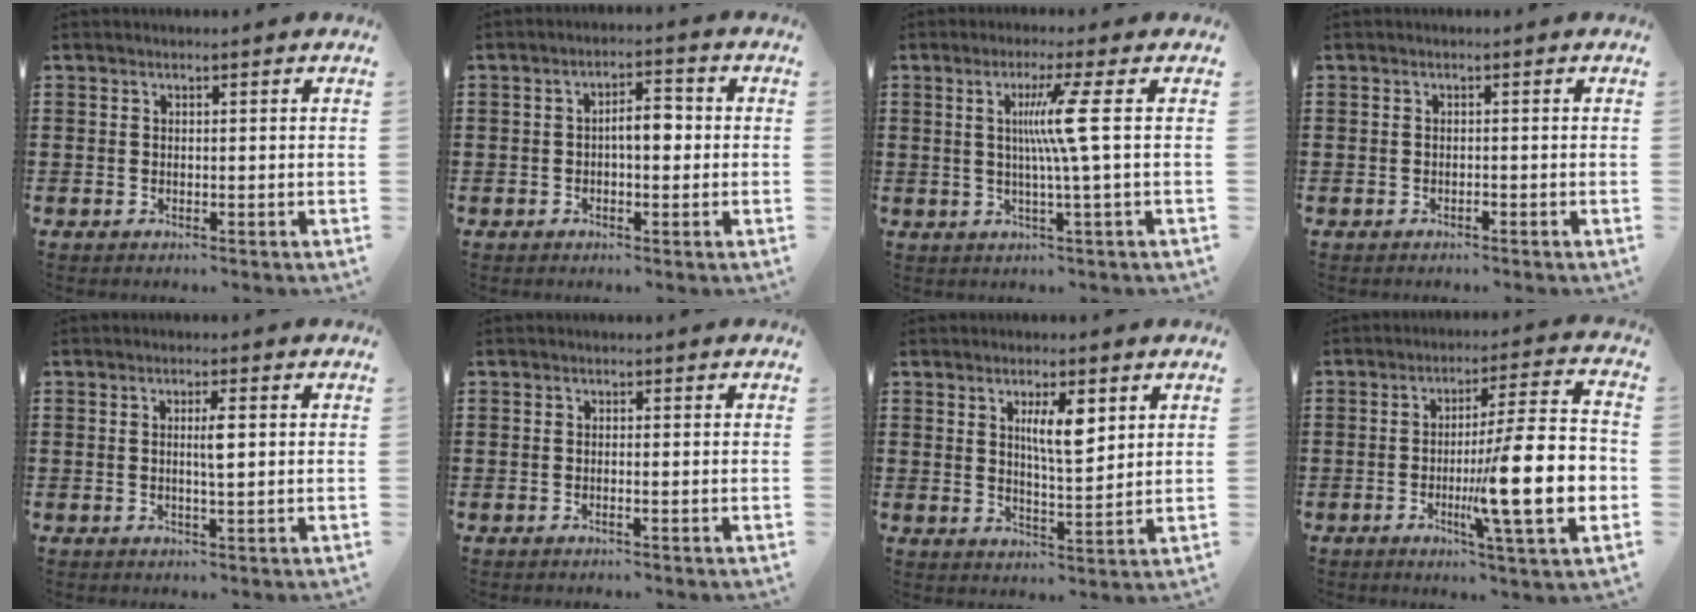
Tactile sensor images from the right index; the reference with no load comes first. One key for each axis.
{"total": 4.1, "fx": -0.4, "fy": 1.6, "fz": 3.7, "tx": -0.059, "ty": 0.006, "tz": -0.012}
{"total": 7.2, "fx": 0.9, "fy": -1.5, "fz": 6.9, "tx": -0.133, "ty": -0.006, "tz": 0.003}
{"total": 0.6, "fx": -0.4, "fy": 0.1, "fz": 0.4, "tx": -0.009, "ty": -0.002, "tz": -0.008}
{"total": 2.8, "fx": 0.3, "fy": 0.3, "fz": 2.8, "tx": -0.054, "ty": -0.002, "tz": 0.002}
{"total": 0.8, "fx": -0.4, "fy": -0.1, "fz": 0.7, "tx": -0.012, "ty": -0.004, "tz": -0.008}
{"total": 6.0, "fx": 2.6, "fy": 1.7, "fz": 5.2, "tx": -0.093, "ty": 0.000, "tz": 0.038}
{"total": 15.7, "fx": -3.6, "fy": 2.0, "fz": 15.2, "tx": -0.232, "ty": -0.016, "tz": -0.063}